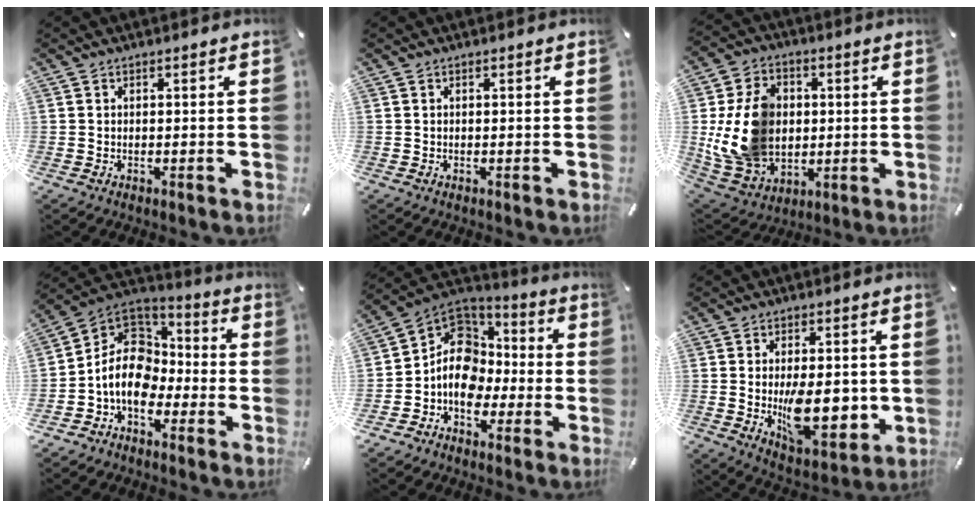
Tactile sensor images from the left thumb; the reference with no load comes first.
{"total": 0.0}
{"total": 16.7, "force": [0.6, 13.3, 10.1], "torque": [-0.233, 0.006, 0.014]}
{"total": 12.7, "force": [-4.3, 9.8, 6.8], "torque": [-0.159, 0.020, -0.082]}
{"total": 13.1, "force": [-2.5, 11.1, 6.6], "torque": [-0.128, 0.011, -0.043]}
{"total": 13.0, "force": [-0.3, 7.3, 10.7], "torque": [-0.165, -0.017, -0.002]}